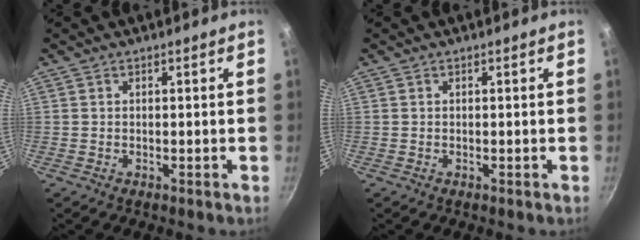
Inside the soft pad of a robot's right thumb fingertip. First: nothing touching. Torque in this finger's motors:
{"motor_torque": [-0.57, 0.29, 0.10, 0.06, 0.09]}